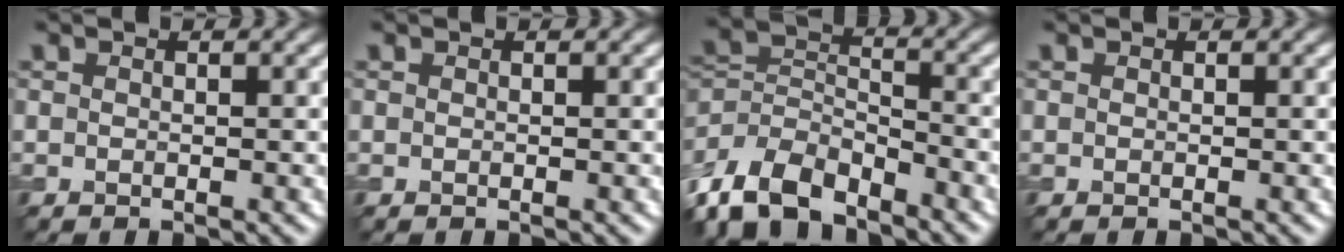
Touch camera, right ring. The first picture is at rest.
{"total": 0.0}
{"total": 9.1, "force": [-6.6, 4.2, 4.7], "torque": [-0.096, -0.004, -0.137]}
{"total": 0.0}